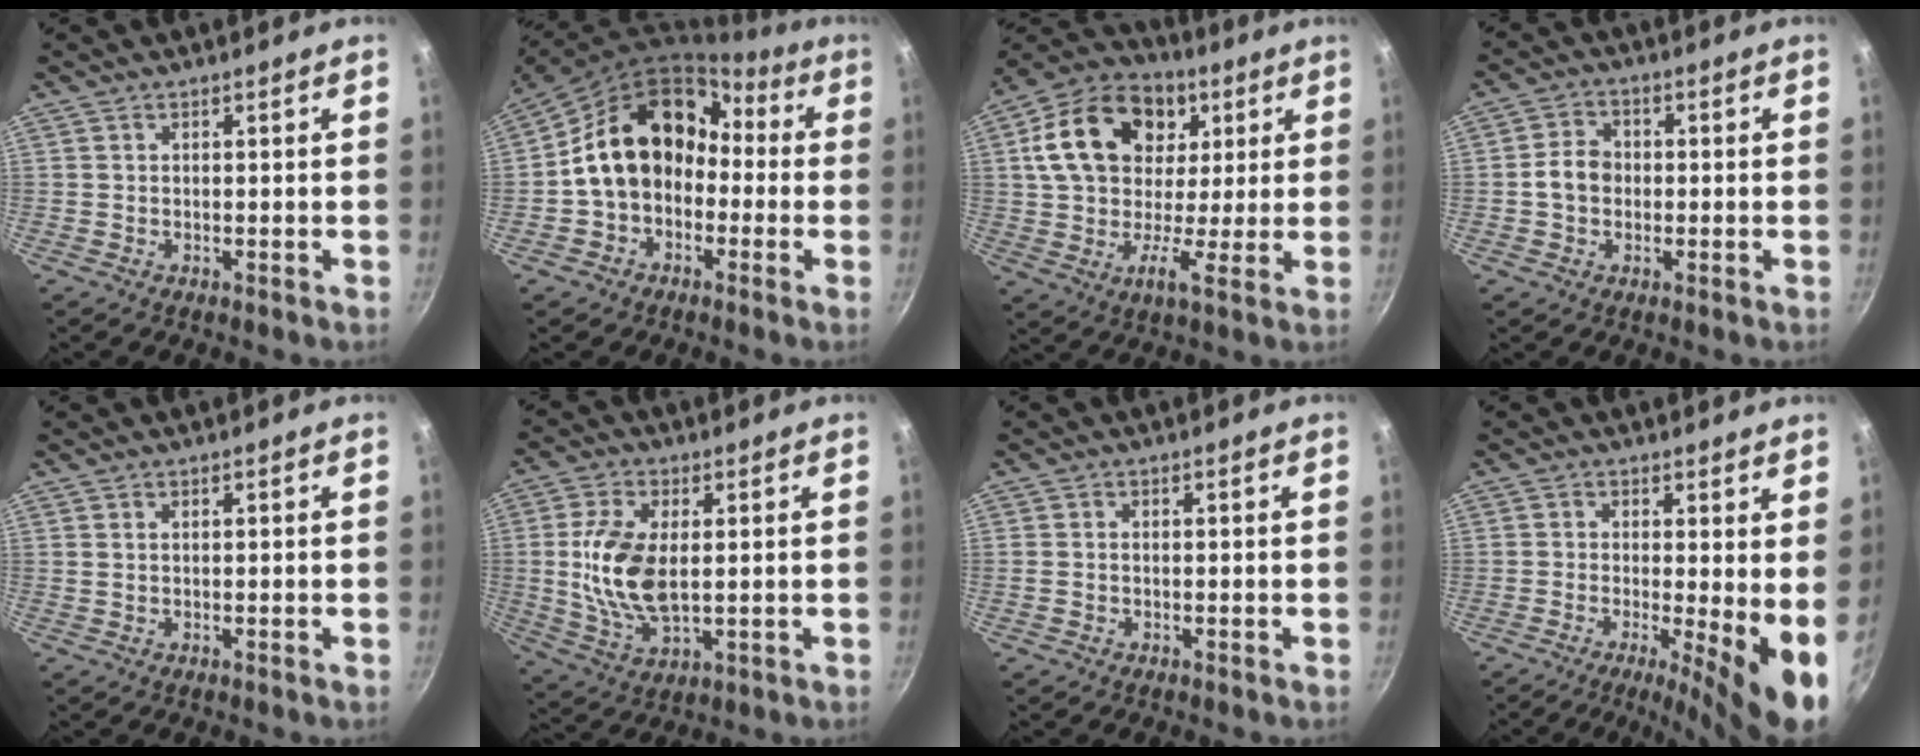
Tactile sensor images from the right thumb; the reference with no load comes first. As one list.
[{"total": 17.2, "force": [-1.0, 13.4, 10.7], "torque": [-0.153, 0.076, -0.024]}, {"total": 19.8, "force": [5.9, 14.1, 12.6], "torque": [-0.207, 0.014, 0.081]}, {"total": 5.2, "force": [-0.6, 4.3, 2.9], "torque": [-0.032, 0.019, -0.017]}, {"total": 0.0}, {"total": 12.7, "force": [0.9, 6.8, 10.7], "torque": [-0.208, -0.005, 0.021]}, {"total": 0.7, "force": [-0.2, 0.5, 0.4], "torque": [-0.010, 0.002, -0.002]}, {"total": 9.0, "force": [-0.5, 2.0, 8.8], "torque": [-0.118, -0.019, -0.010]}]